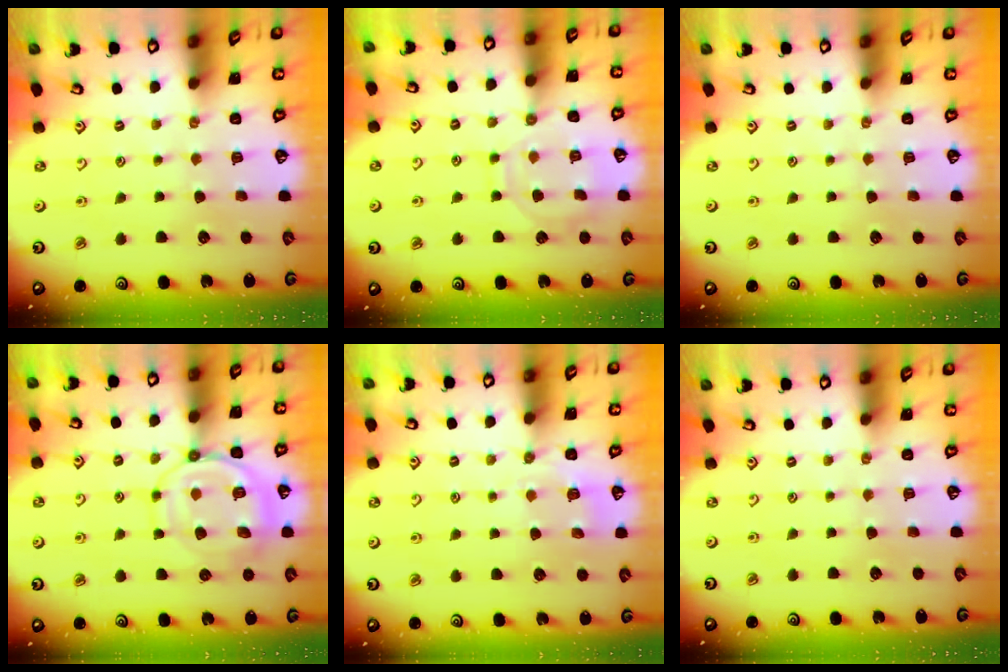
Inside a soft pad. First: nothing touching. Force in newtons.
{"total": 10.4, "press": 10.3, "slide": 0.9}
{"total": 0.0}
{"total": 11.2, "press": 11.1, "slide": 1.2}
{"total": 5.1, "press": 4.9, "slide": 1.5}
{"total": 0.0}